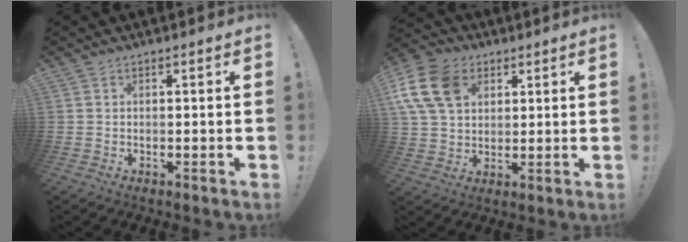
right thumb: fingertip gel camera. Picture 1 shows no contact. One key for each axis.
{"total": 15.0, "fx": 5.8, "fy": 10.9, "fz": 8.5, "tx": -0.174, "ty": -0.014, "tz": 0.116}